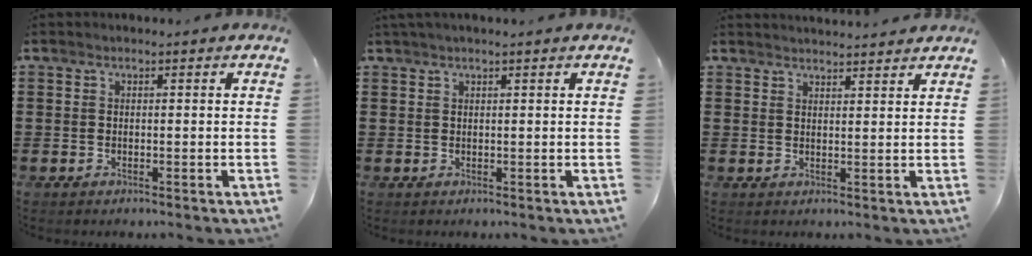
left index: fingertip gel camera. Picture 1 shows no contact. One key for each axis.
{"total": 1.0, "fx": 0.7, "fy": -0.2, "fz": 0.7, "tx": -0.013, "ty": -0.001, "tz": 0.013}
{"total": 2.0, "fx": 2.0, "fy": -0.3, "fz": -0.1, "tx": -0.003, "ty": -0.005, "tz": 0.039}